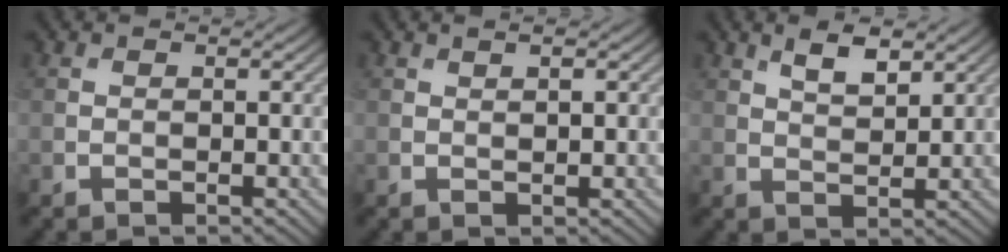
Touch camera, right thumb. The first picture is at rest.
{"total": 1.0, "force": [0.6, 0.1, 0.8], "torque": [-0.015, 0.004, 0.011]}
{"total": 3.9, "force": [2.5, 1.4, 2.7], "torque": [-0.059, 0.000, 0.048]}